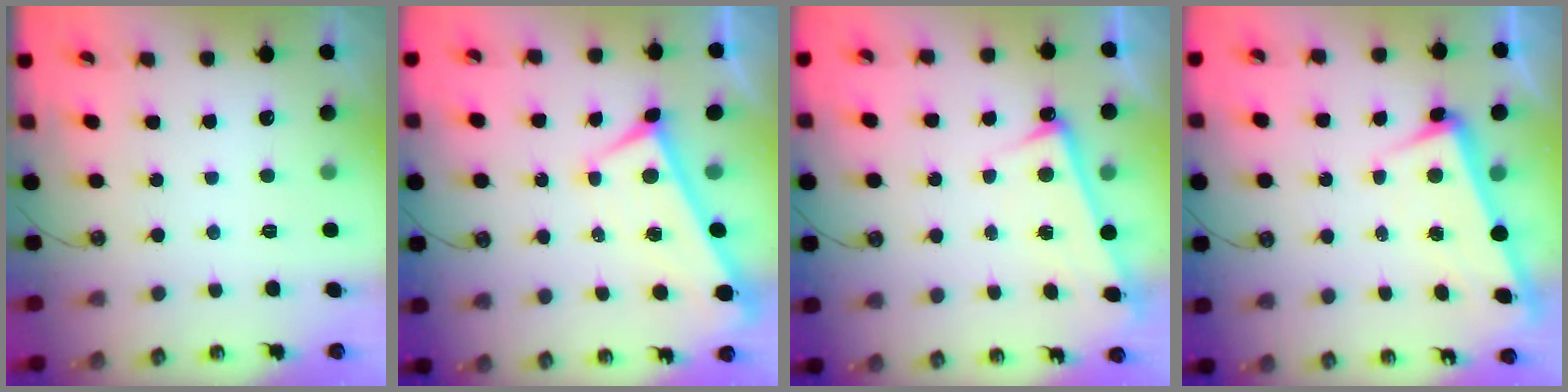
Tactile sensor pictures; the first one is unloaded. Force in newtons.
{"total": 1.9, "press": 1.8, "slide": 0.6}
{"total": 4.4, "press": 4.4, "slide": 0.5}
{"total": 3.0, "press": 2.8, "slide": 1.0}